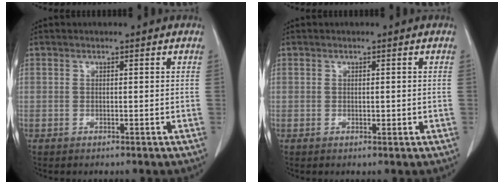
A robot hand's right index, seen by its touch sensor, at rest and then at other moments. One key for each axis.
{"total": 0.9, "fx": -0.1, "fy": 0.4, "fz": 0.8, "tx": -0.012, "ty": -0.002, "tz": 0.001}